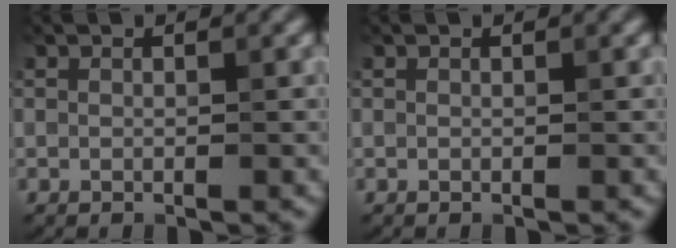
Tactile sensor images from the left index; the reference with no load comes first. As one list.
[{"total": 0.0}]